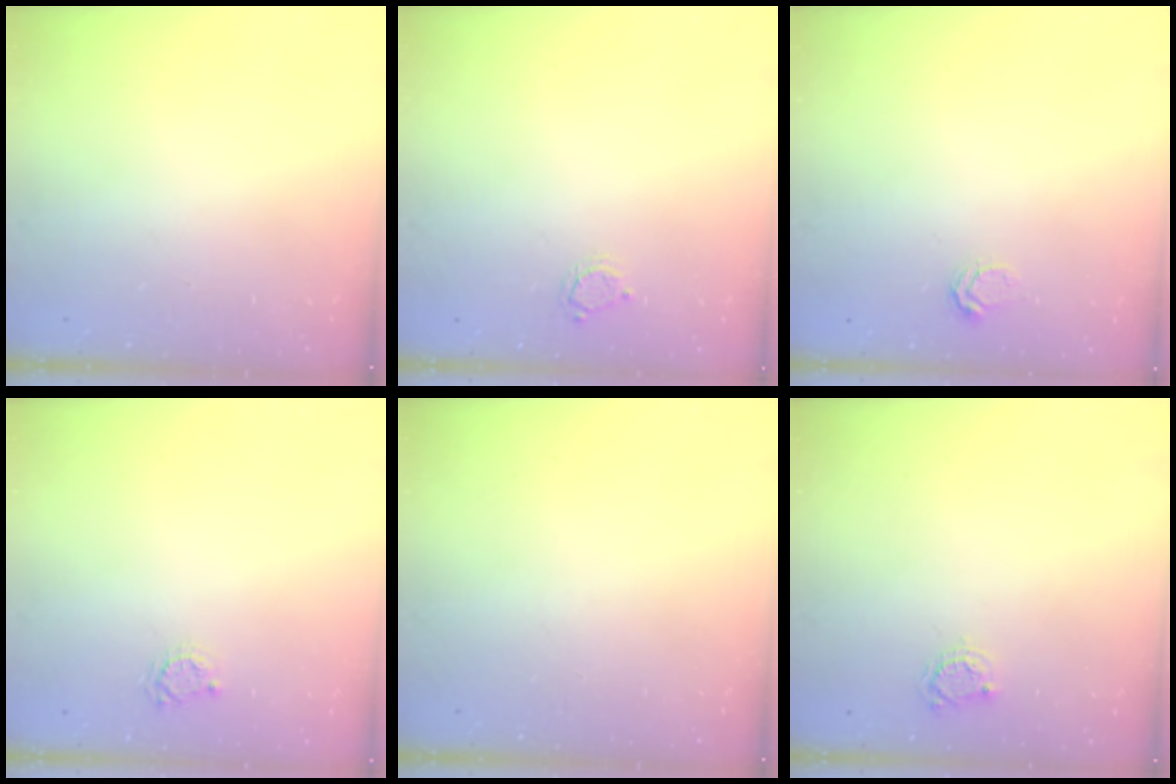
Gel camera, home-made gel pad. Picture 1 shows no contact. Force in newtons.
{"total": 2.8, "press": 2.8, "slide": 0.3}
{"total": 3.9, "press": 3.8, "slide": 0.6}
{"total": 3.4, "press": 3.3, "slide": 0.4}
{"total": 0.0}
{"total": 4.1, "press": 4.1, "slide": 0.4}